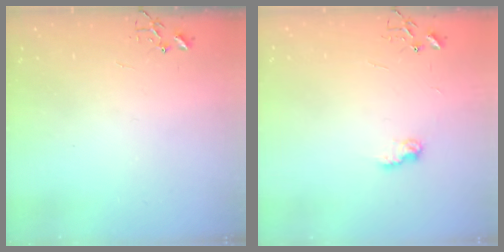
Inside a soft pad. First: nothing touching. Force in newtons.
{"total": 6.3, "press": 6.3, "slide": 0.1}